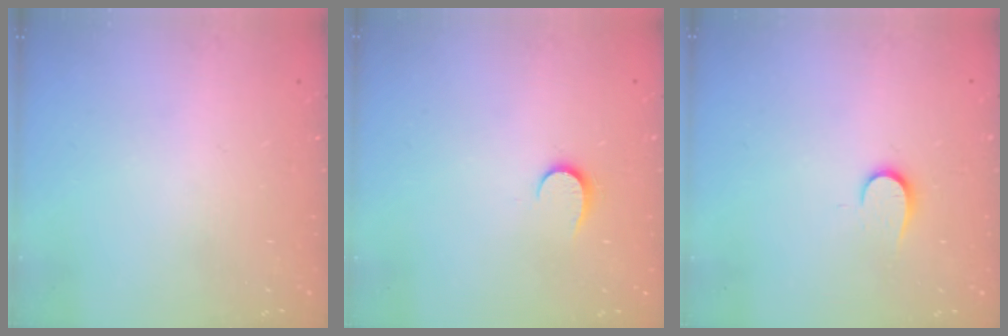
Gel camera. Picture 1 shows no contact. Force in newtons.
{"total": 6.3, "press": 6.3, "slide": 0.5}
{"total": 6.2, "press": 6.2, "slide": 0.7}